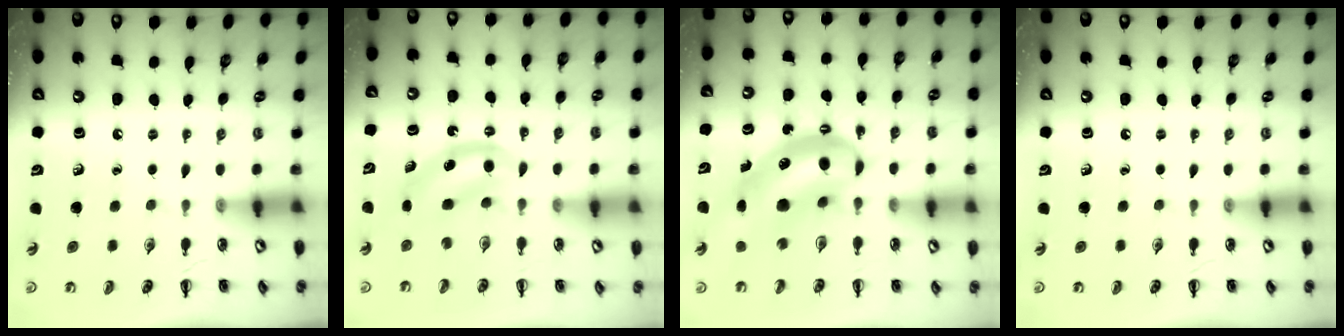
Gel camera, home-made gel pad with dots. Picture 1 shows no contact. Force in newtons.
{"total": 5.9, "press": 5.9, "slide": 0.7}
{"total": 10.8, "press": 10.4, "slide": 2.7}
{"total": 0.0}